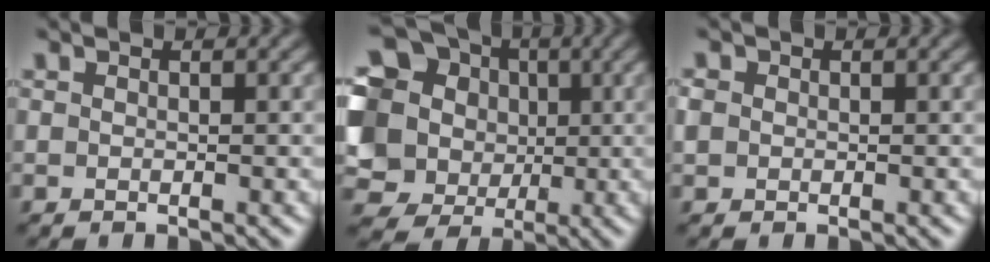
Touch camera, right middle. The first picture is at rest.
{"total": 19.2, "force": [2.7, 17.6, 7.1], "torque": [-0.198, 0.022, 0.014]}
{"total": 1.2, "force": [0.1, 1.2, 0.4], "torque": [-0.009, 0.002, -0.002]}